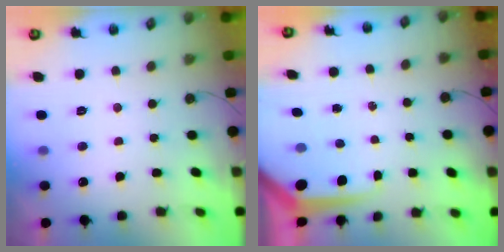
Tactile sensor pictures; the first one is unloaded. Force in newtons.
{"total": 7.2, "press": 7.2, "slide": 0.5}